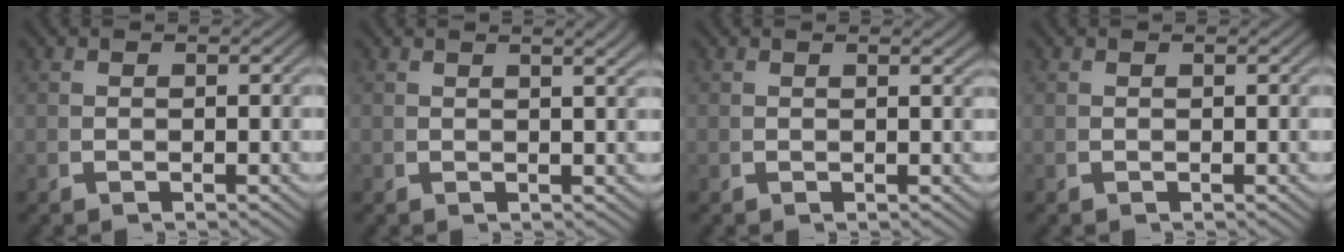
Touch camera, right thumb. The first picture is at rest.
{"total": 2.2, "force": [1.3, 0.3, 1.7], "torque": [-0.021, 0.006, 0.018]}
{"total": 0.7, "force": [0.4, 0.0, 0.5], "torque": [-0.009, 0.001, 0.007]}
{"total": 0.0}